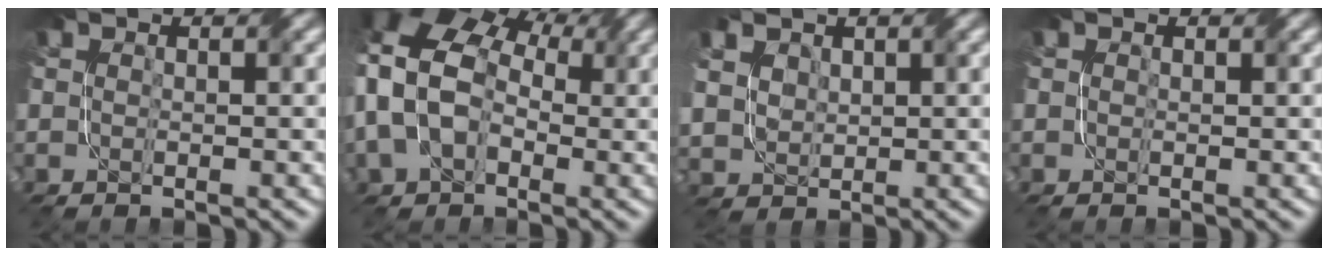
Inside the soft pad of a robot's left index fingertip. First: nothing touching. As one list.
[{"total": 13.7, "force": [1.5, 10.1, 9.2], "torque": [-0.198, 0.013, 0.020]}, {"total": 3.7, "force": [2.1, 2.5, 1.6], "torque": [-0.069, 0.019, 0.054]}, {"total": 0.0}]